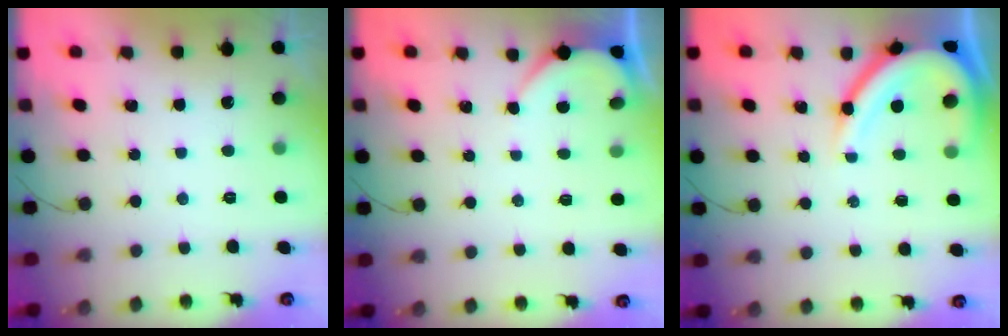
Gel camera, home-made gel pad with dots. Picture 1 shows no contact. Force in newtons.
{"total": 1.8, "press": 1.8, "slide": 0.3}
{"total": 13.6, "press": 13.6, "slide": 1.2}